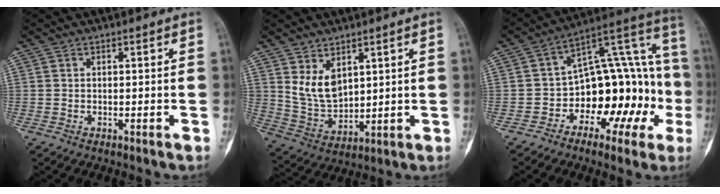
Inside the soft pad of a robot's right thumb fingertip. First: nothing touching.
{"total": 8.4, "force": [3.8, 5.2, 5.4], "torque": [-0.082, -0.030, 0.094]}
{"total": 20.3, "force": [-4.9, 11.9, 15.6], "torque": [-0.150, 0.087, -0.063]}